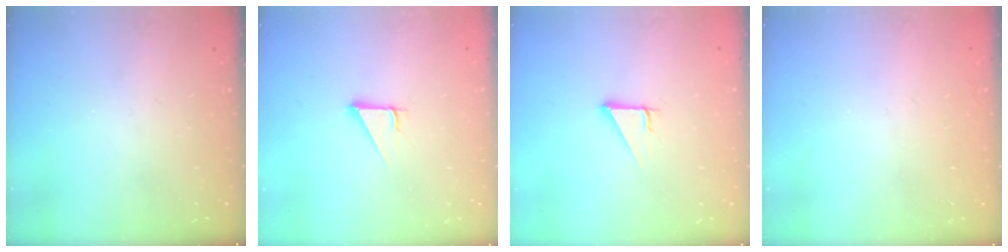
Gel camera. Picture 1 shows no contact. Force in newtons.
{"total": 2.9, "press": 2.9, "slide": 0.1}
{"total": 2.8, "press": 2.8, "slide": 0.0}
{"total": 1.5, "press": 1.5, "slide": 0.1}